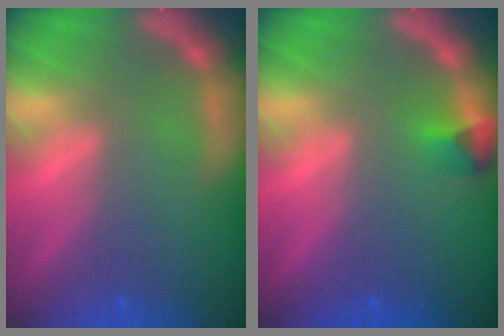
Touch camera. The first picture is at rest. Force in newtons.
{"total": 1.4}